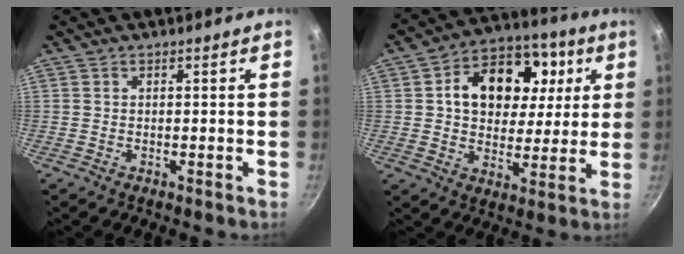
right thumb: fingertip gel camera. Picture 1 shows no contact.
{"total": 17.7, "force": [4.2, 12.5, 11.8], "torque": [-0.133, 0.015, 0.063]}